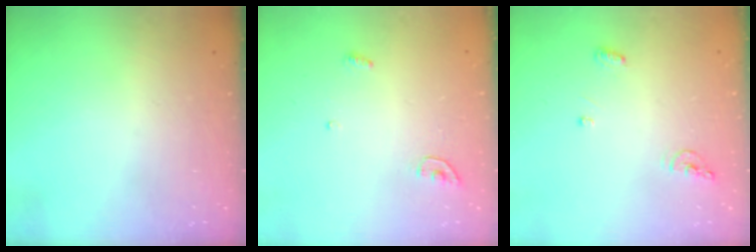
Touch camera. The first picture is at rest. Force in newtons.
{"total": 4.3, "press": 4.3, "slide": 0.4}
{"total": 6.0, "press": 6.0, "slide": 0.2}